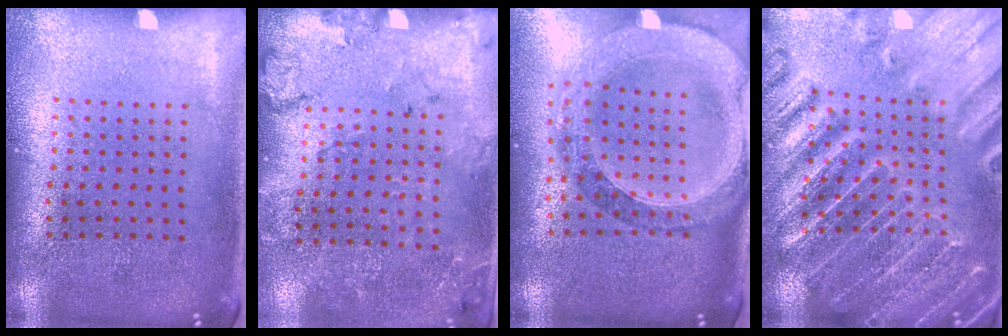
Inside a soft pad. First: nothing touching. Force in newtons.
{"total": 1.8, "press": 1.7, "slide": 0.7}
{"total": 1.6, "press": 1.5, "slide": 0.6}
{"total": 3.5, "press": 3.4, "slide": 0.8}